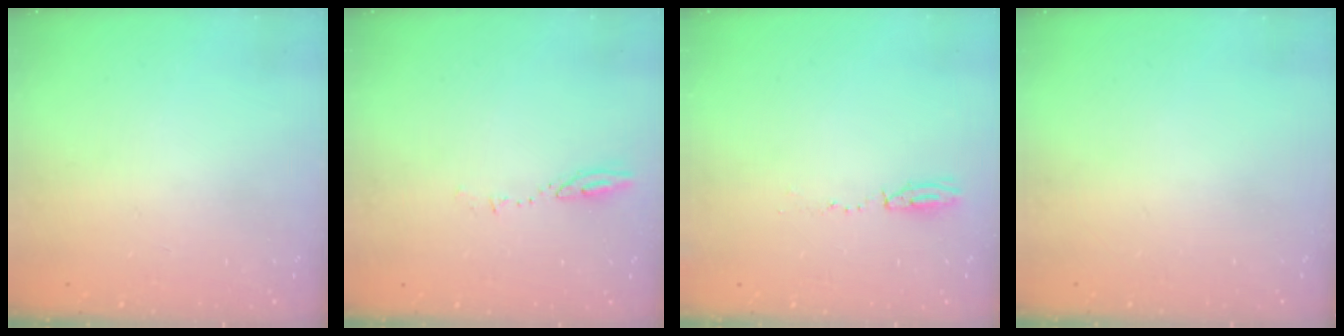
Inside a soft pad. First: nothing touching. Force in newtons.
{"total": 4.5, "press": 4.4, "slide": 0.5}
{"total": 3.9, "press": 3.8, "slide": 0.9}
{"total": 0.0}